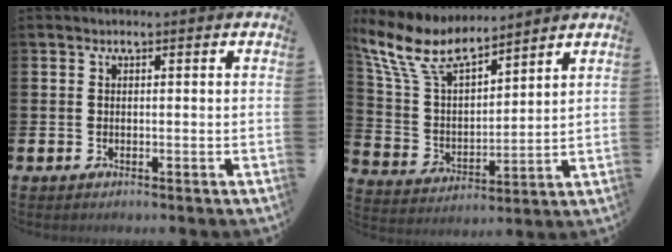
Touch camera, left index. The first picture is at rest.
{"total": 9.4, "force": [8.0, 3.2, 3.7], "torque": [-0.111, -0.042, 0.144]}